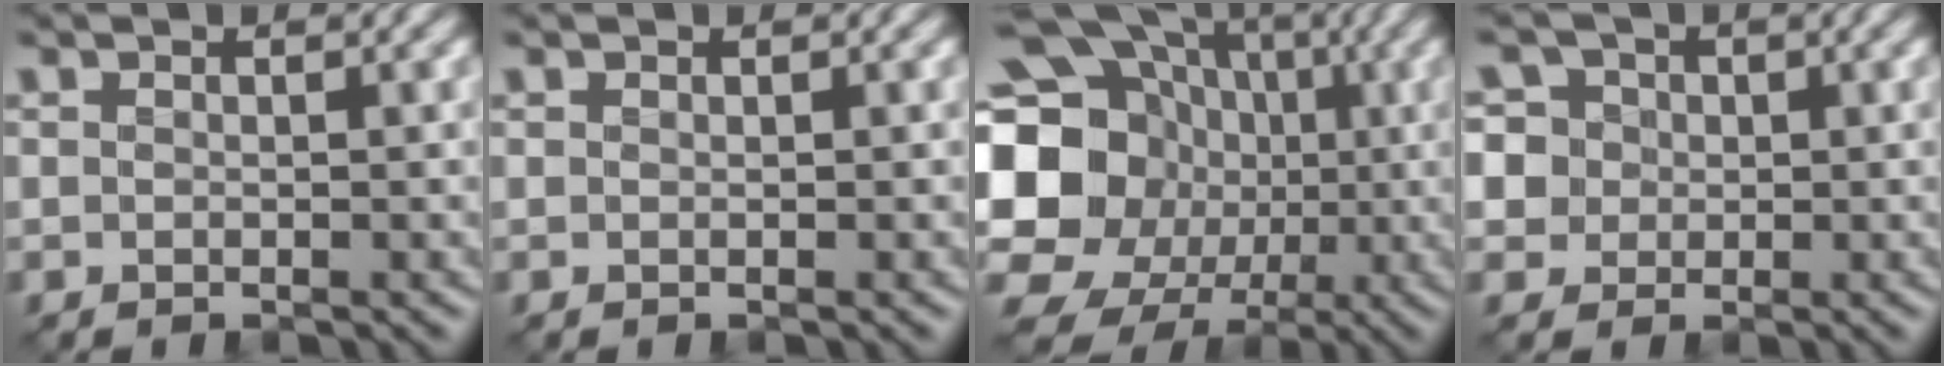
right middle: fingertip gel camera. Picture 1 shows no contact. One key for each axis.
{"total": 0.0}
{"total": 20.2, "fx": -0.3, "fy": 18.0, "fz": 9.0, "tx": -0.183, "ty": 0.010, "tz": -0.047}
{"total": 7.2, "fx": 2.3, "fy": 6.3, "fz": 2.6, "tx": -0.053, "ty": 0.035, "tz": 0.011}